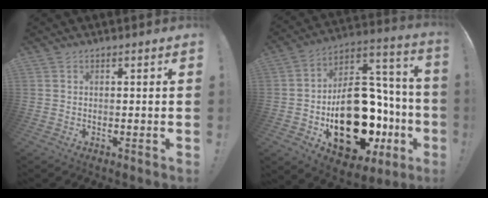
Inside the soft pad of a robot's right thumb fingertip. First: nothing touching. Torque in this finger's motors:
{"motor_torque": [1.37, 1.67, 1.59, -1.18, 0.72]}